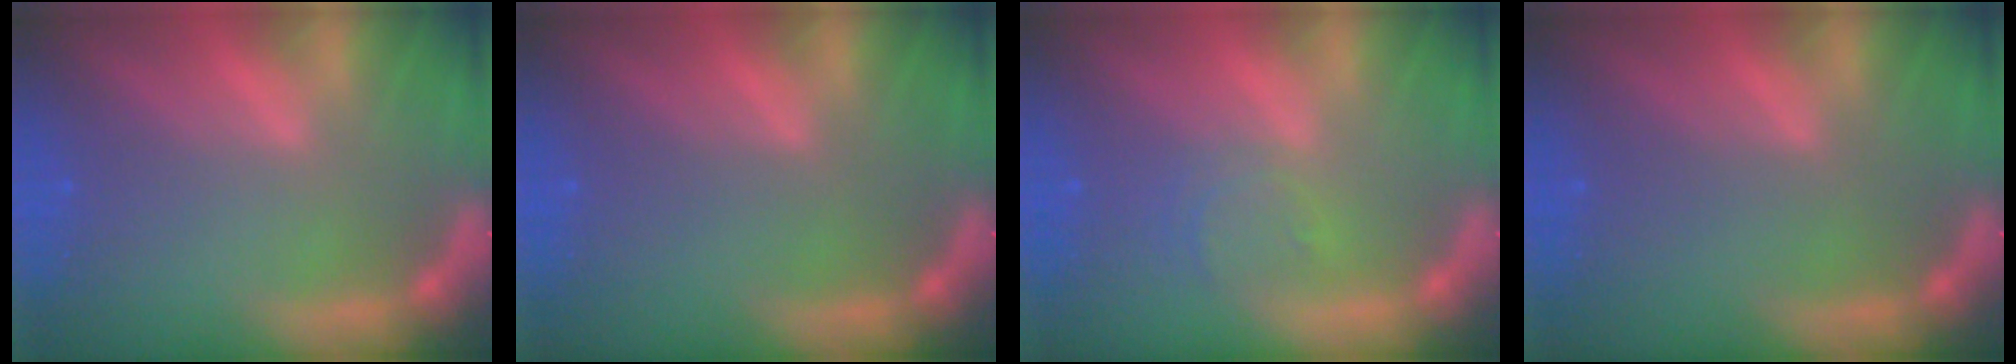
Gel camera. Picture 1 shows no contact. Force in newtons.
{"total": 0.0}
{"total": 2.4}
{"total": 0.0}